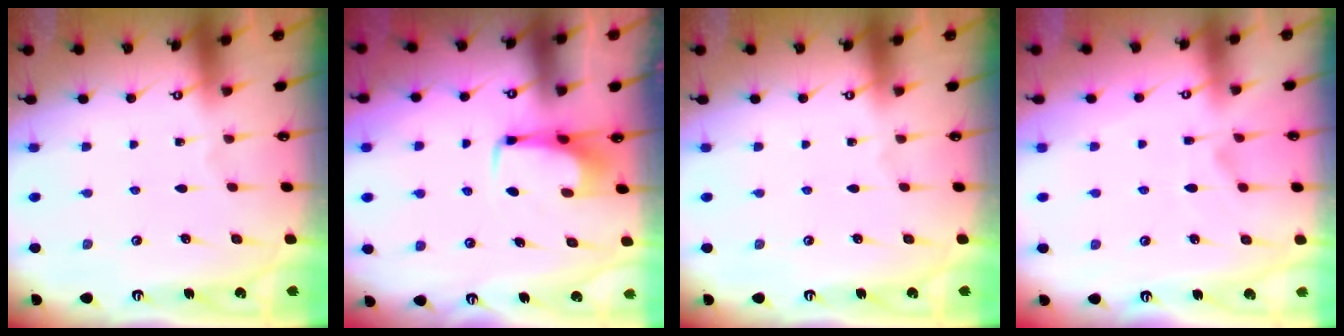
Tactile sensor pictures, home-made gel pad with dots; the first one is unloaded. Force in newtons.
{"total": 3.0, "press": 3.0, "slide": 0.4}
{"total": 0.0}
{"total": 1.3, "press": 0.1, "slide": 1.3}